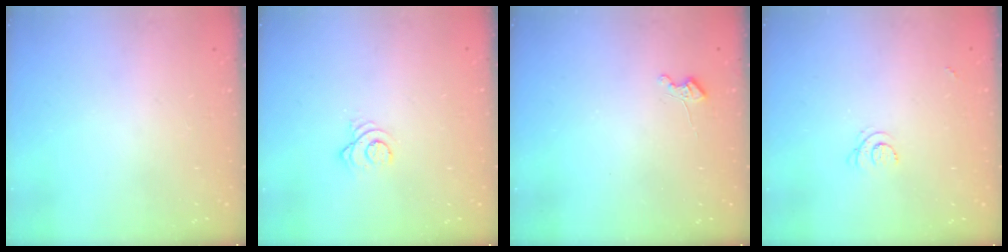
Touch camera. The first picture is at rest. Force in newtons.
{"total": 3.3, "press": 3.3, "slide": 0.2}
{"total": 3.6, "press": 3.5, "slide": 0.6}
{"total": 3.3, "press": 3.3, "slide": 0.5}